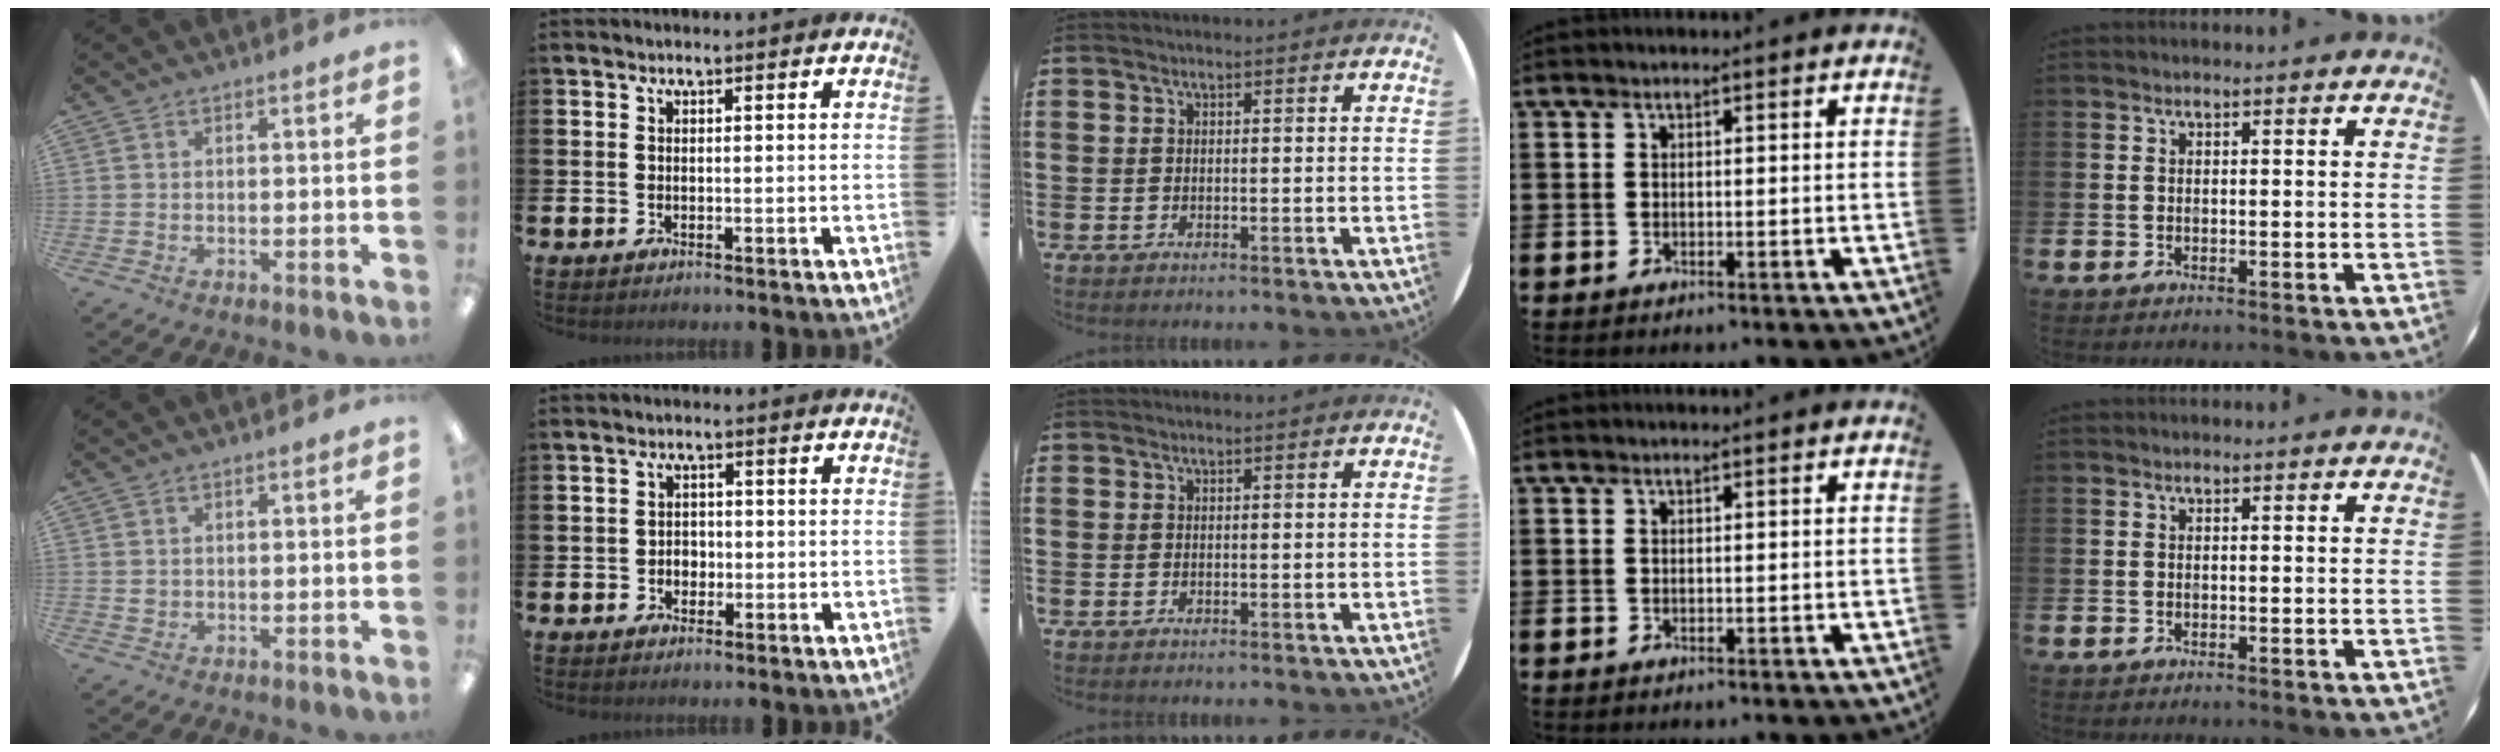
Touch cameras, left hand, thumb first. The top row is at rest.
{"thumb": {"total": 1.0, "force": [0.5, 0.8, 0.4], "torque": [-0.009, 0.003, 0.008]}, "index": {"total": 2.0, "force": [-0.6, 1.7, 0.8], "torque": [-0.009, 0.002, -0.017]}}